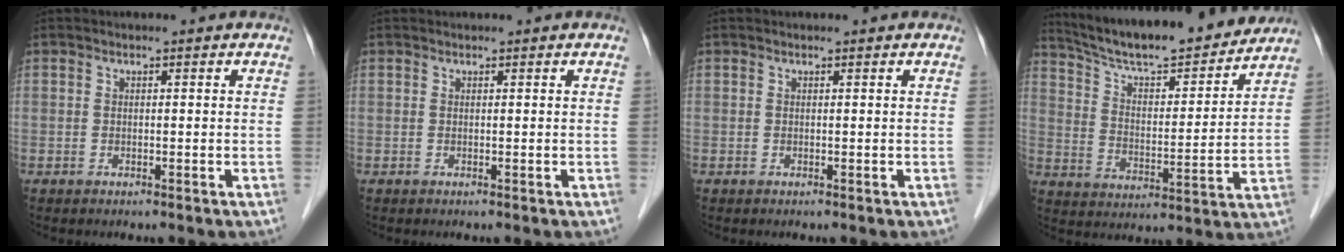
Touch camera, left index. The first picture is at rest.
{"total": 1.4, "force": [1.3, 0.2, 0.2], "torque": [-0.009, 0.020, 0.021]}
{"total": 0.8, "force": [0.8, 0.1, 0.1], "torque": [-0.010, 0.005, 0.010]}
{"total": 18.9, "force": [17.4, 2.2, 7.0], "torque": [-0.117, -0.007, 0.266]}